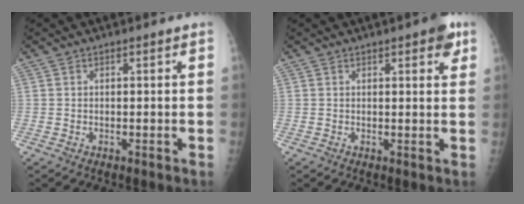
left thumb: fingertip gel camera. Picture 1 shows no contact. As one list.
[{"total": 4.4, "force": [2.4, 1.4, 3.5], "torque": [-0.031, -0.006, 0.023]}]